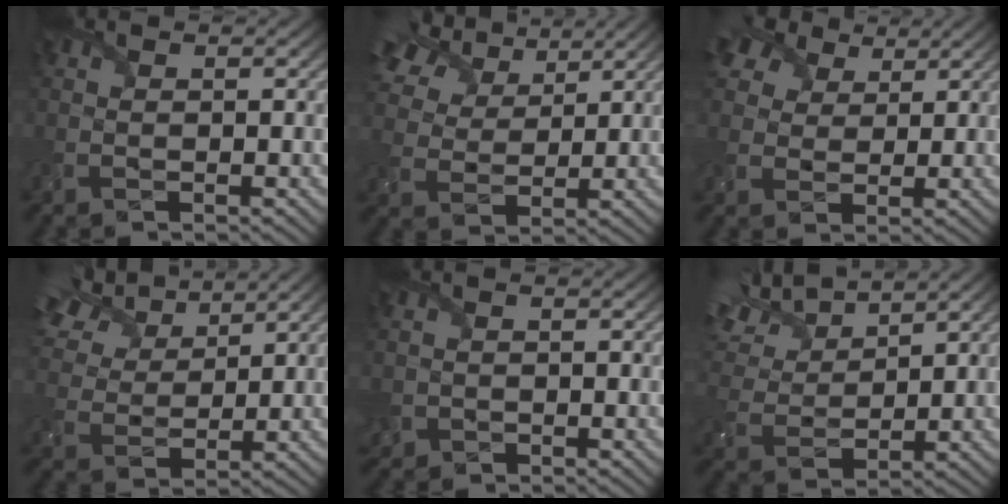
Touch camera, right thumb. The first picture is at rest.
{"total": 9.9, "force": [6.6, 5.4, 5.0], "torque": [-0.141, 0.026, 0.115]}
{"total": 7.6, "force": [5.0, 4.8, 3.1], "torque": [-0.087, 0.017, 0.083]}
{"total": 11.4, "force": [7.8, 5.5, 6.2], "torque": [-0.192, 0.033, 0.139]}
{"total": 1.8, "force": [-0.7, 1.6, 0.3], "torque": [-0.010, -0.013, -0.017]}
{"total": 10.6, "force": [8.0, 3.8, 6.0], "torque": [-0.173, 0.029, 0.142]}